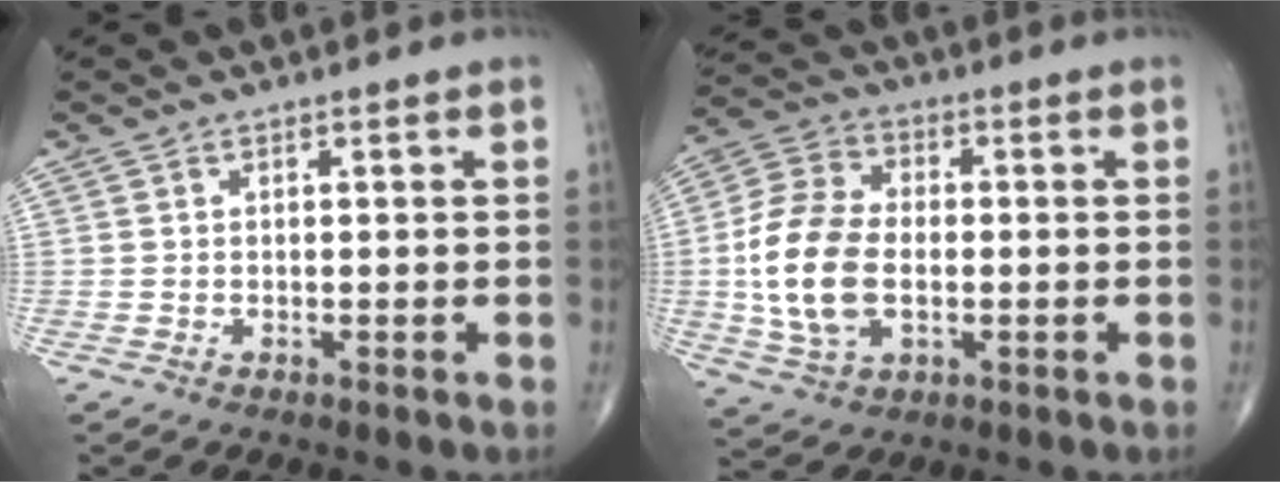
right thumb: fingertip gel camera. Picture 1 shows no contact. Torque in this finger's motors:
{"motor_torque": [-0.26, 1.16, 1.52, 0.06, 0.45]}